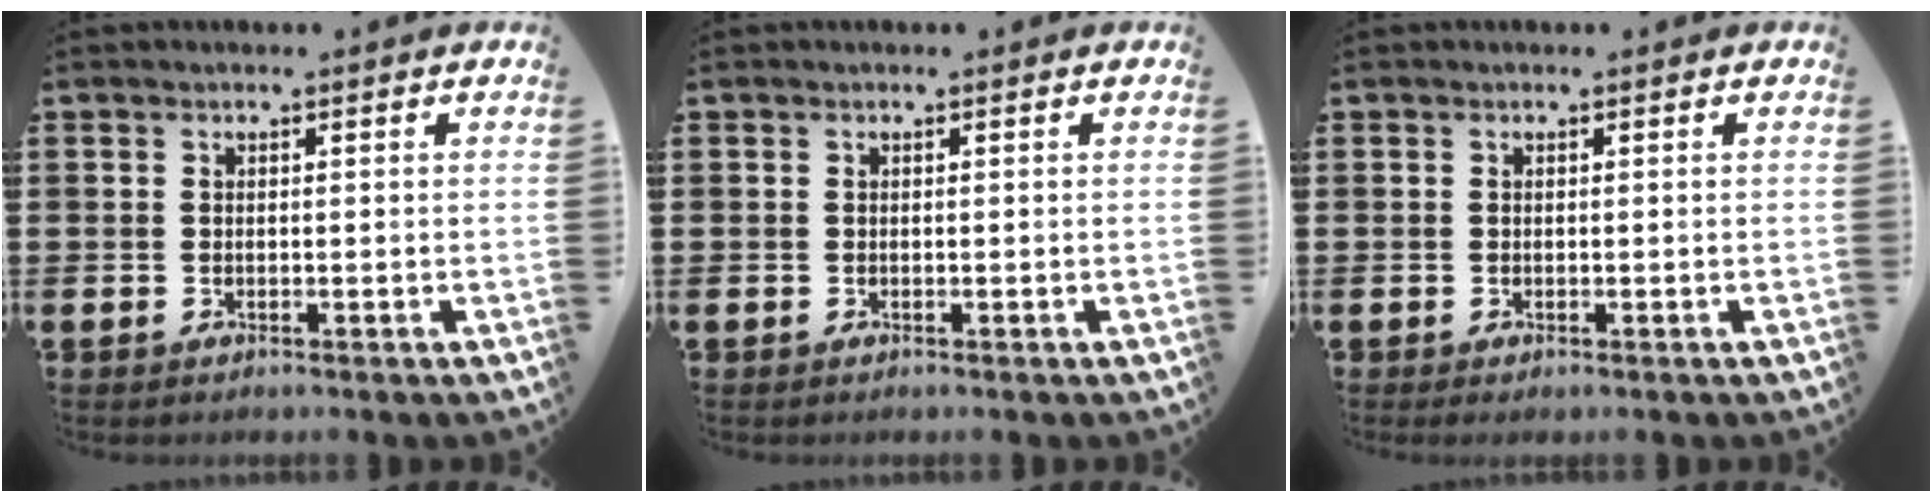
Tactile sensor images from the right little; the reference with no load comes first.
{"total": 0.0}
{"total": 0.0}